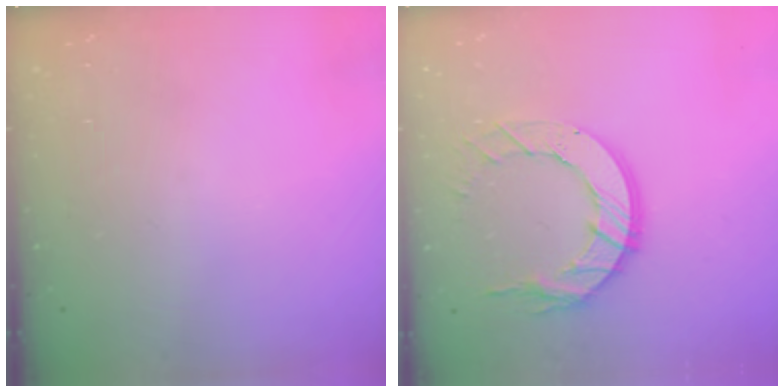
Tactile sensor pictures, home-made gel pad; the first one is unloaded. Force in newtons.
{"total": 12.3, "press": 12.3, "slide": 1.2}